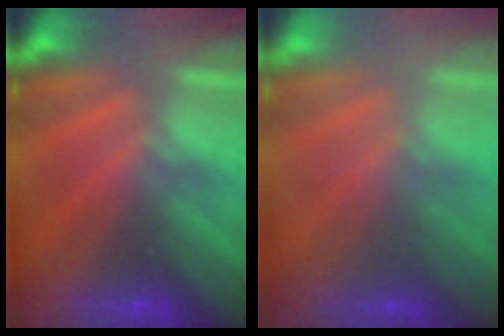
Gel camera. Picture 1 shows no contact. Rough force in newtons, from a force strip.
{"total": 2.3}